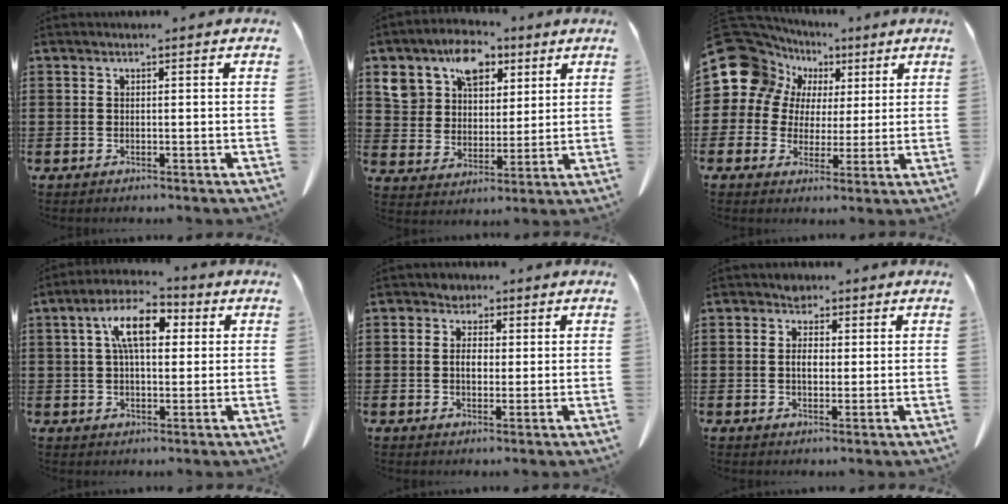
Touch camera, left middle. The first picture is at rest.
{"total": 9.6, "force": [5.8, 6.7, 3.7], "torque": [-0.087, 0.001, 0.105]}
{"total": 11.0, "force": [4.2, 9.6, 3.2], "torque": [-0.128, -0.028, 0.079]}
{"total": 8.7, "force": [3.1, 4.0, 7.0], "torque": [-0.132, 0.009, 0.051]}
{"total": 3.3, "force": [0.9, 2.5, 1.9], "torque": [-0.038, 0.005, 0.014]}
{"total": 3.3, "force": [1.4, 2.3, 1.9], "torque": [-0.037, 0.006, 0.023]}